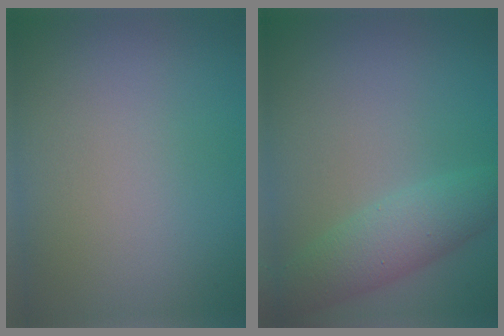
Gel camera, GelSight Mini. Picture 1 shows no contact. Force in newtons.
{"total": 4.0, "press": 4.0, "slide": 0.2}